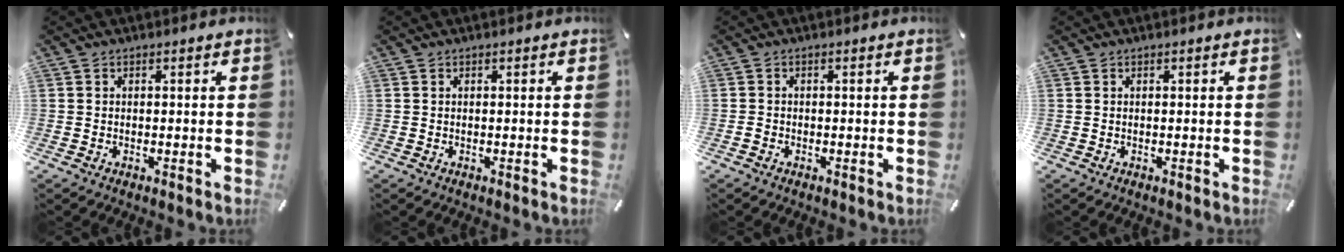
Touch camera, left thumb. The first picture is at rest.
{"total": 0.0}
{"total": 0.8, "force": [-0.5, 0.5, 0.3], "torque": [-0.006, 0.001, -0.011]}
{"total": 0.0}